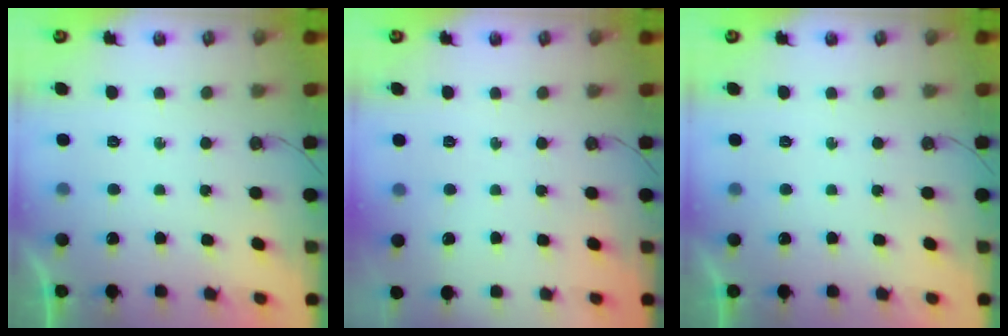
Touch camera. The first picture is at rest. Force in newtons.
{"total": 0.0}
{"total": 0.0}